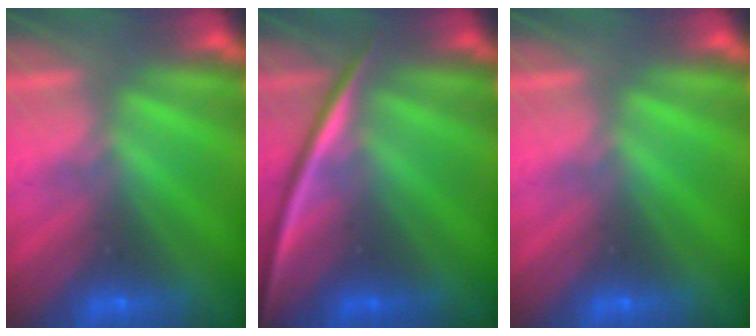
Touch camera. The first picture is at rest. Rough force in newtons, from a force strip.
{"total": 2.2}
{"total": 0.0}